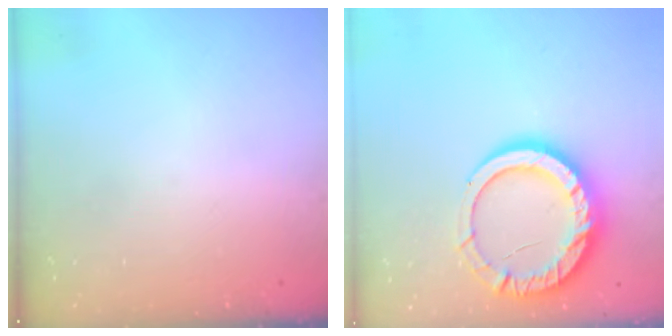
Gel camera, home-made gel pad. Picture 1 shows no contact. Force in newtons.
{"total": 16.9, "press": 16.8, "slide": 1.5}